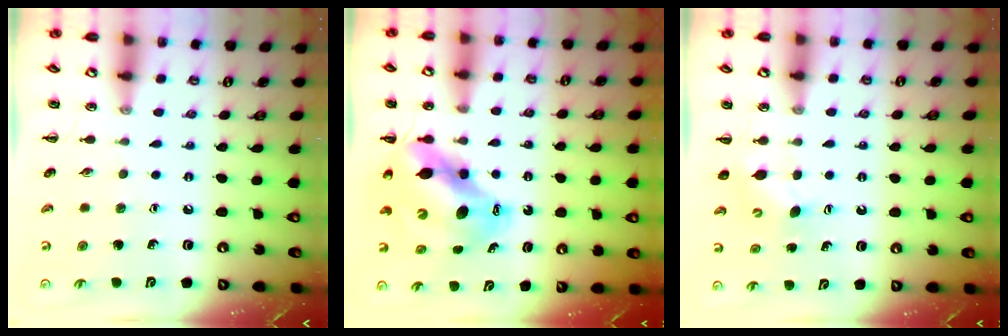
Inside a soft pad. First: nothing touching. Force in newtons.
{"total": 13.3, "press": 12.9, "slide": 3.1}
{"total": 4.0, "press": 3.9, "slide": 0.9}